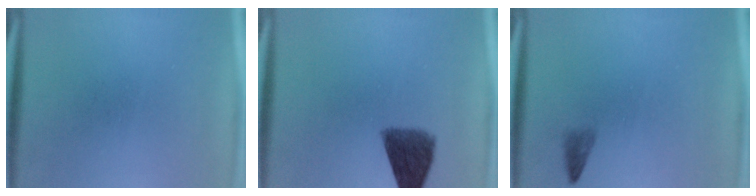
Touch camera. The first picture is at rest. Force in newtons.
{"total": 7.6}
{"total": 1.2}